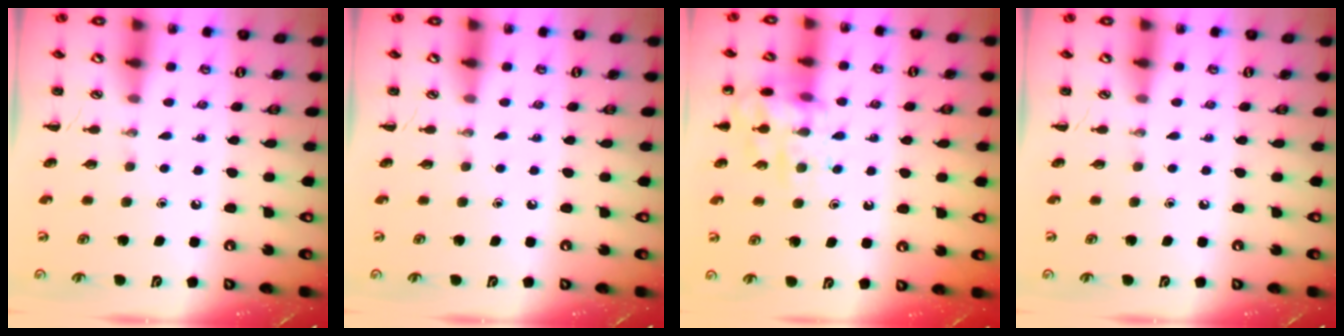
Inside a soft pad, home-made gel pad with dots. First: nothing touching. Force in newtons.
{"total": 0.0}
{"total": 14.4, "press": 14.3, "slide": 1.4}
{"total": 0.0}